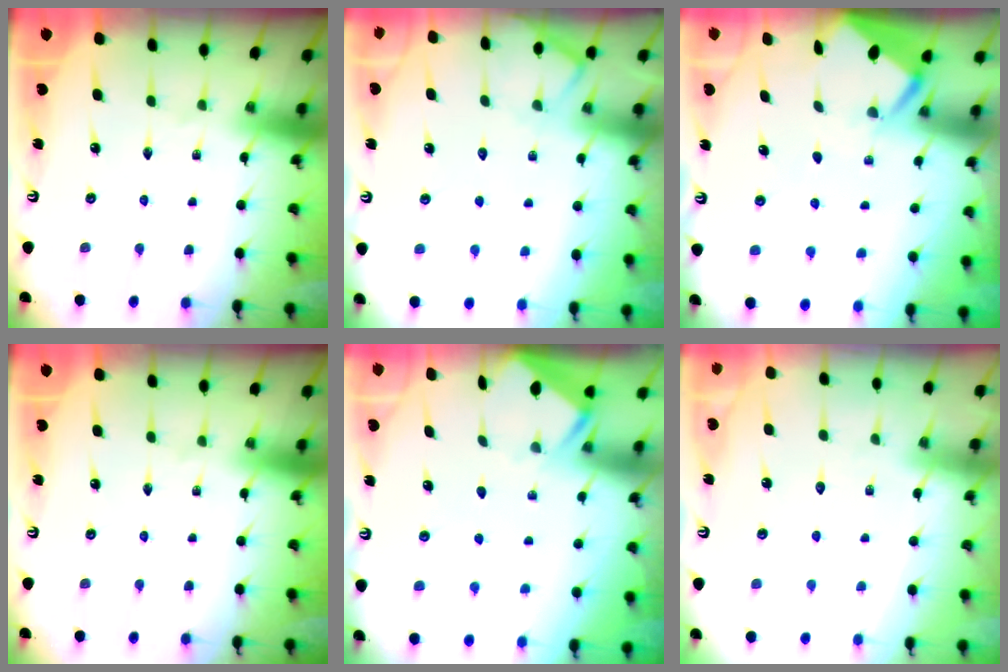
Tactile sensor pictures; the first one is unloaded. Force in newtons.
{"total": 4.7, "press": 4.7, "slide": 0.6}
{"total": 2.7, "press": 2.6, "slide": 0.3}
{"total": 0.0}
{"total": 3.7, "press": 3.7, "slide": 0.3}
{"total": 3.6, "press": 3.6, "slide": 0.5}